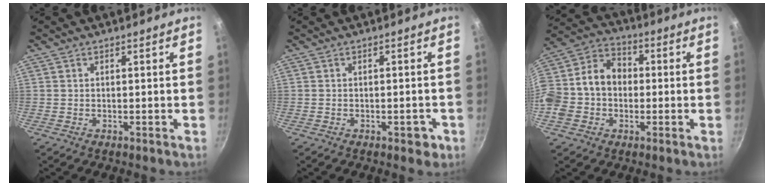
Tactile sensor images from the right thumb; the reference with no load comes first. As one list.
[{"total": 2.9, "force": [-1.3, 1.6, 2.0], "torque": [-0.011, 0.013, -0.010]}, {"total": 16.4, "force": [-1.3, 13.0, 9.9], "torque": [-0.170, 0.050, -0.039]}]